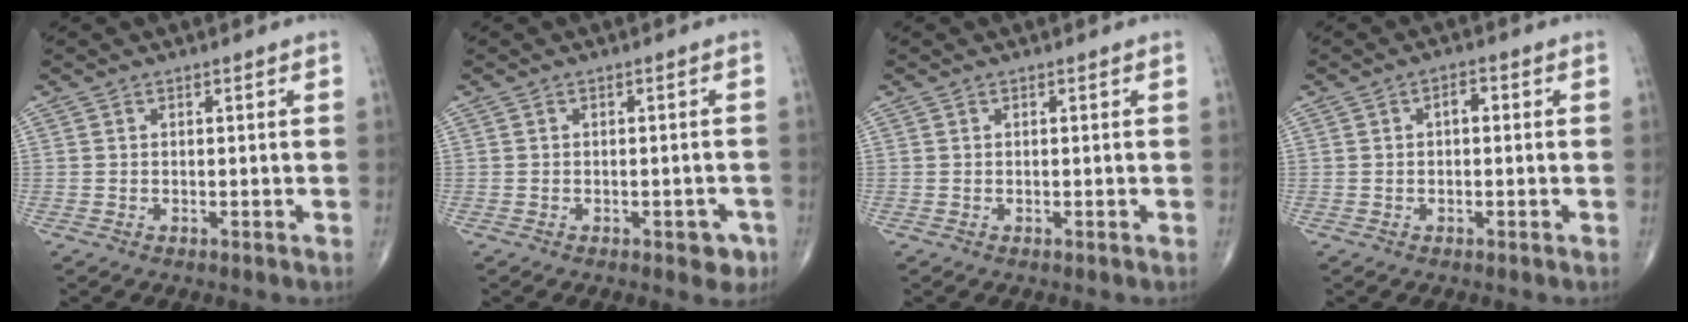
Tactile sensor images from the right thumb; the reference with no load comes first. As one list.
[{"total": 3.3, "force": [-1.7, 1.8, 2.2], "torque": [-0.009, 0.009, -0.019]}, {"total": 0.0}, {"total": 2.0, "force": [0.2, 1.0, 1.7], "torque": [-0.020, 0.005, -0.001]}]